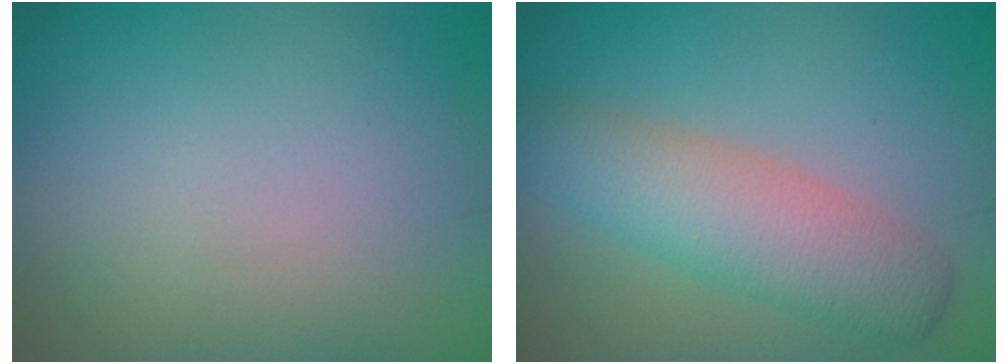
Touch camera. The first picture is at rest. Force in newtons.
{"total": 5.5, "press": 5.5, "slide": 0.1}